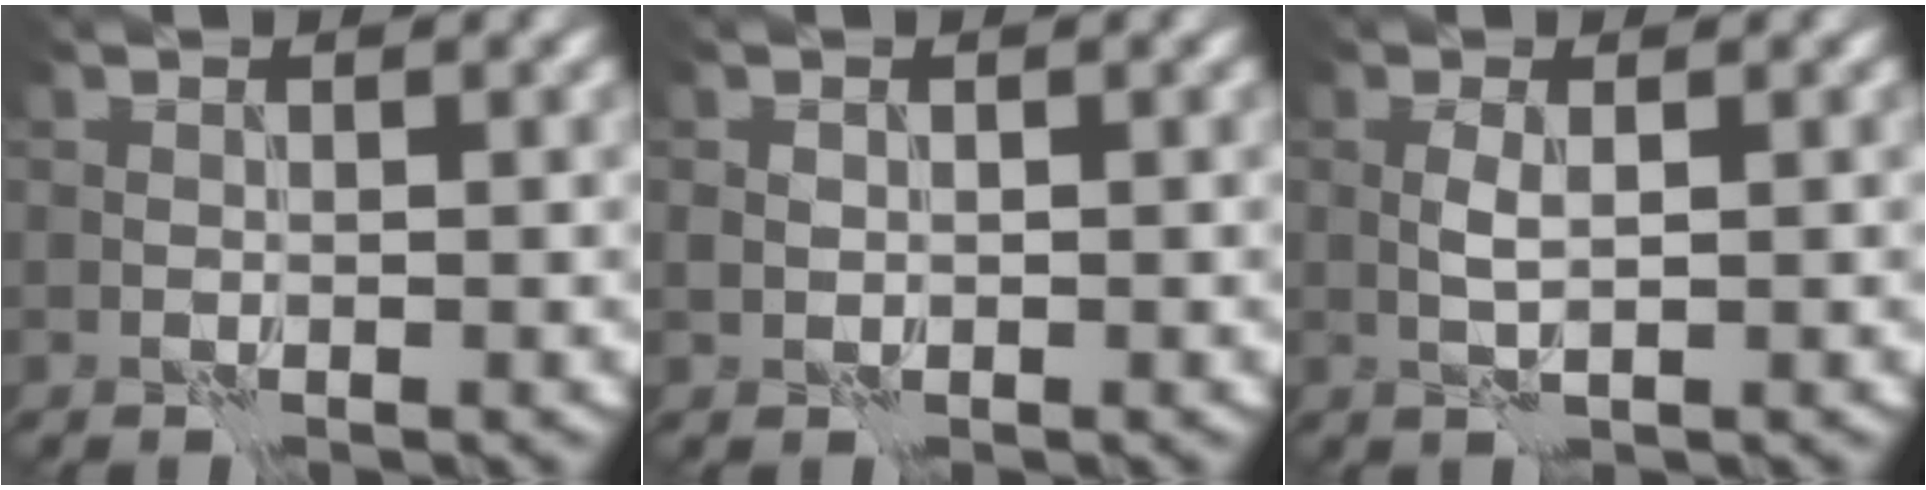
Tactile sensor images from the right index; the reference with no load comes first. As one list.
[{"total": 0.5, "force": [0.2, 0.4, 0.2], "torque": [-0.003, 0.000, 0.004]}, {"total": 1.3, "force": [0.3, 0.2, 1.3], "torque": [-0.030, 0.002, 0.006]}]